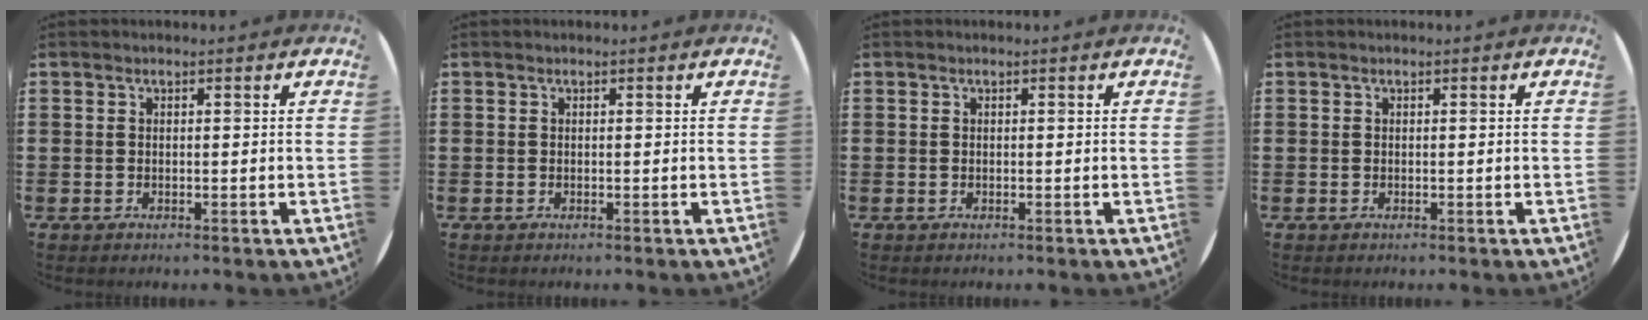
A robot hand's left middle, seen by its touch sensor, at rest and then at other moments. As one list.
[{"total": 0.0}, {"total": 0.0}, {"total": 0.0}]